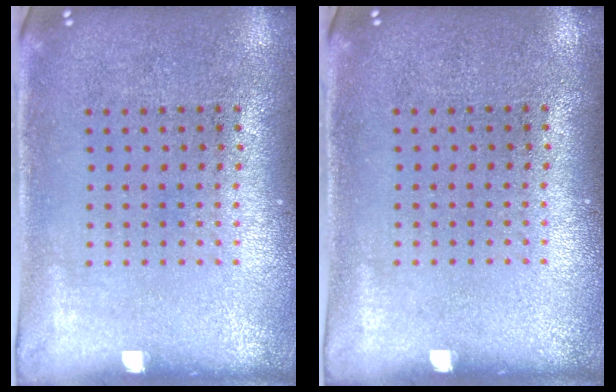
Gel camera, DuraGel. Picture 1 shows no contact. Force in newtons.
{"total": 0.0}